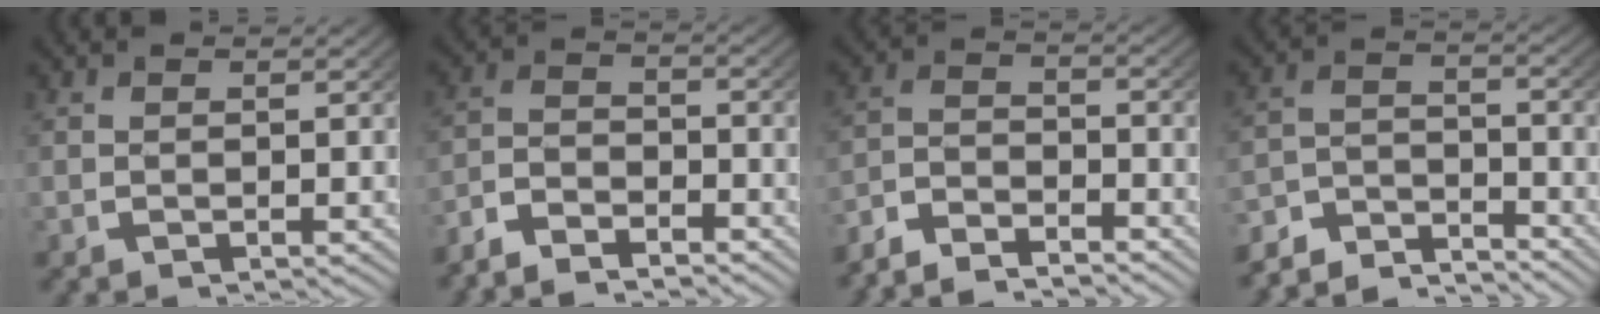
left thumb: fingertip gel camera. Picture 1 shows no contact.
{"total": 4.2, "force": [-3.3, 2.0, 1.6], "torque": [-0.026, -0.011, -0.065]}
{"total": 4.9, "force": [-4.1, 2.0, 1.7], "torque": [-0.028, -0.011, -0.078]}
{"total": 6.5, "force": [-5.6, 2.5, 2.0], "torque": [-0.023, -0.022, -0.098]}